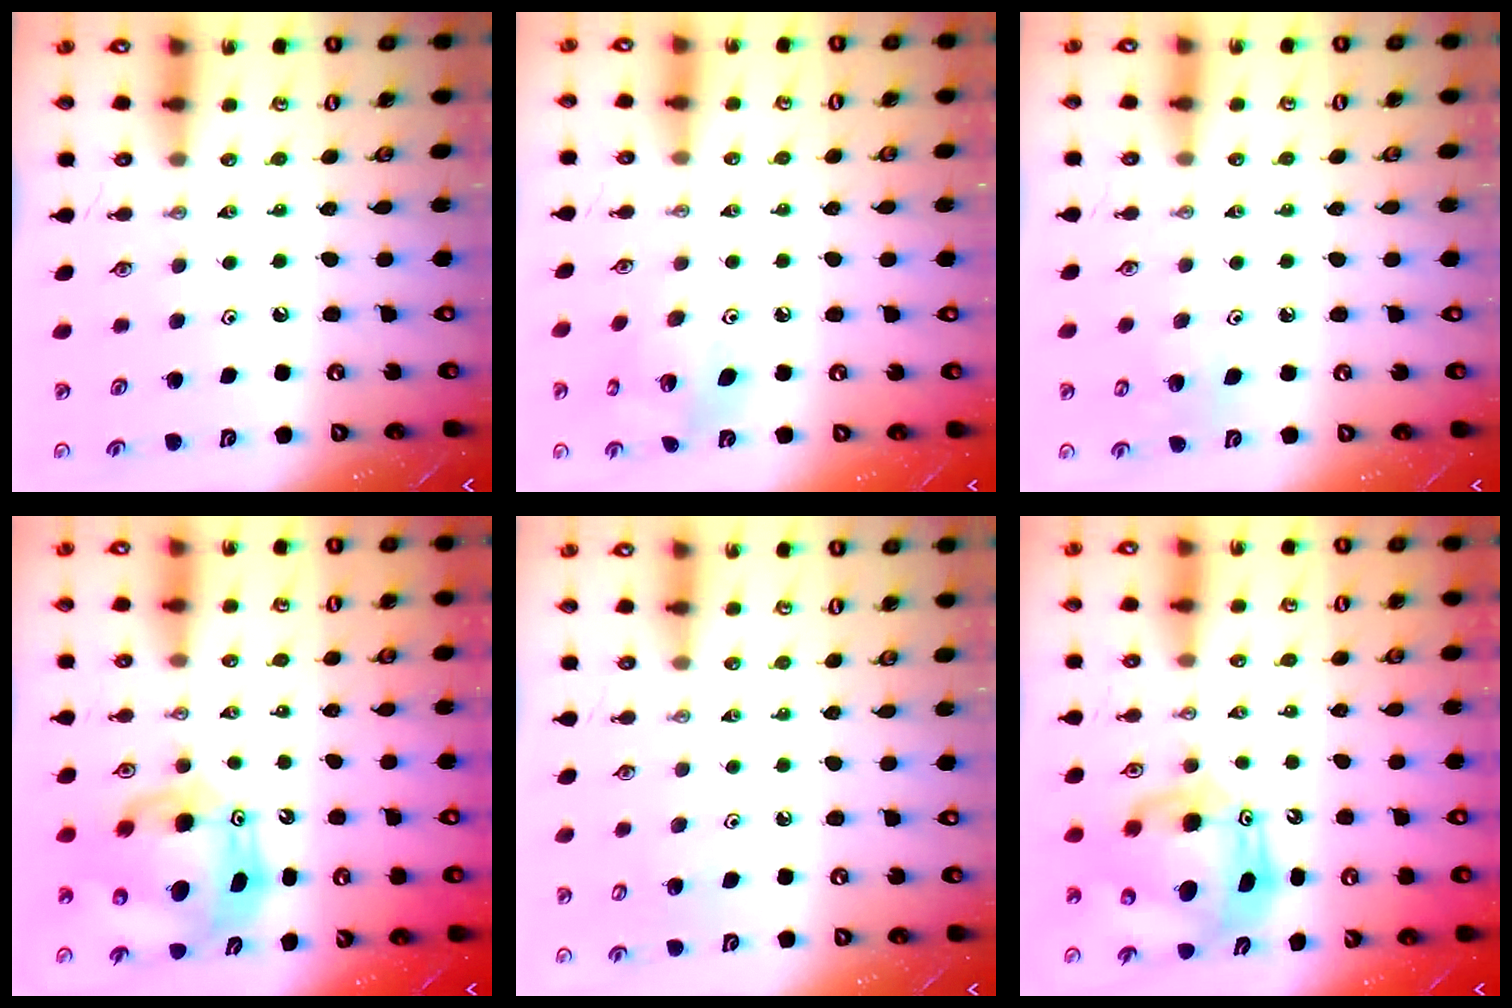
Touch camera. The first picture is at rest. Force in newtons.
{"total": 7.8, "press": 7.8, "slide": 0.1}
{"total": 3.9, "press": 3.9, "slide": 0.3}
{"total": 13.9, "press": 13.6, "slide": 2.7}
{"total": 4.4, "press": 4.3, "slide": 1.1}
{"total": 14.2, "press": 14.0, "slide": 2.6}